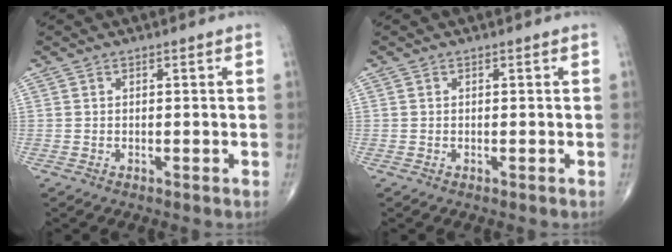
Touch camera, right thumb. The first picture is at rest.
{"total": 0.0}